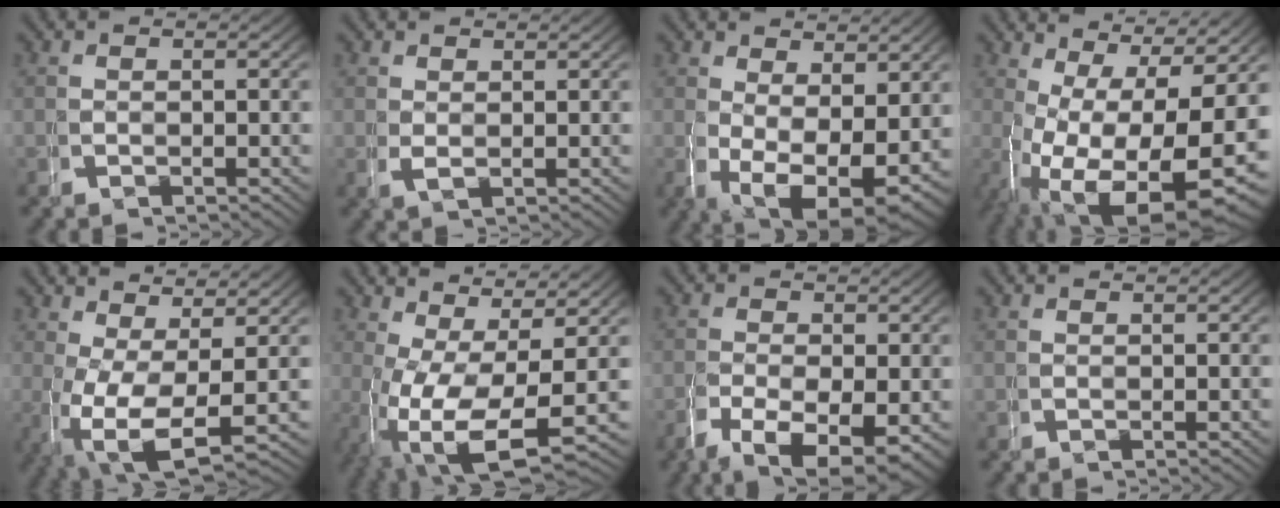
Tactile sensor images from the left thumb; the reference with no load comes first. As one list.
[{"total": 0.6, "force": [0.3, 0.5, 0.3], "torque": [-0.010, -0.009, 0.016]}, {"total": 8.3, "force": [-2.4, 5.7, 5.5], "torque": [-0.110, -0.066, -0.009]}, {"total": 16.2, "force": [-2.5, 10.6, 12.0], "torque": [-0.221, -0.086, 0.012]}, {"total": 7.7, "force": [-1.0, 4.3, 6.3], "torque": [-0.141, -0.045, 0.010]}, {"total": 10.8, "force": [-1.6, 6.1, 8.8], "torque": [-0.180, -0.059, 0.012]}, {"total": 7.7, "force": [-3.4, 4.7, 5.0], "torque": [-0.096, -0.044, -0.033]}, {"total": 0.0}]